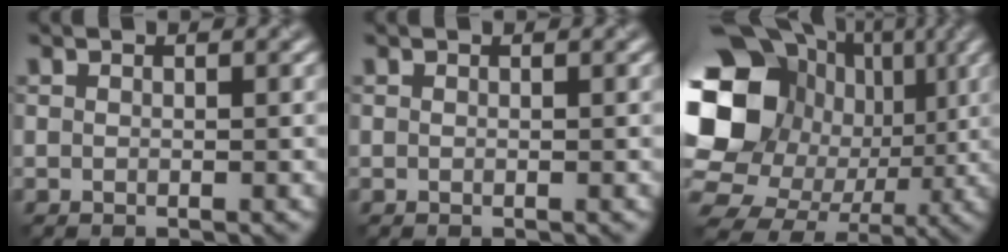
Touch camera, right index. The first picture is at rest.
{"total": 0.0}
{"total": 17.9, "force": [0.4, 15.2, 9.3], "torque": [-0.188, -0.007, -0.001]}